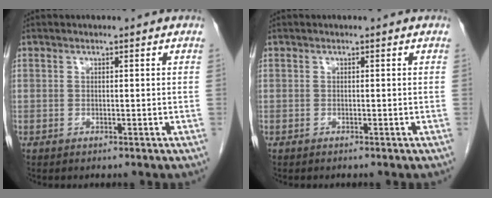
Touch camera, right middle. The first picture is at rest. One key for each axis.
{"total": 0.0}